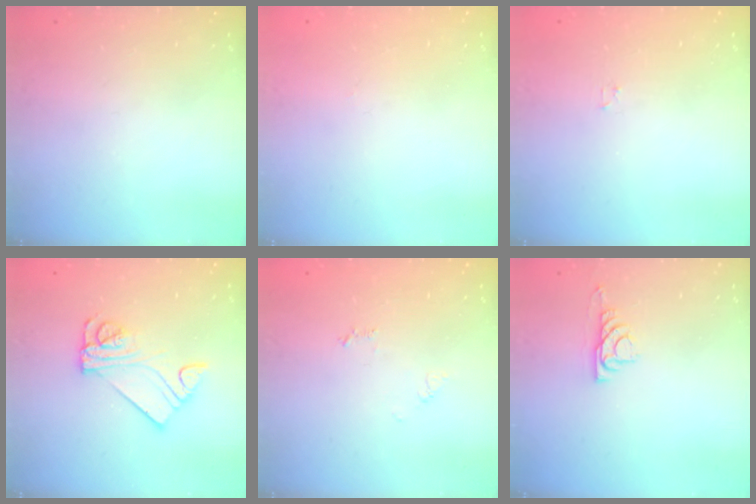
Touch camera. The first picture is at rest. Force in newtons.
{"total": 0.0}
{"total": 1.2, "press": 1.2, "slide": 0.2}
{"total": 9.3, "press": 9.3, "slide": 0.9}
{"total": 4.1, "press": 4.0, "slide": 0.4}
{"total": 5.0, "press": 4.9, "slide": 0.7}